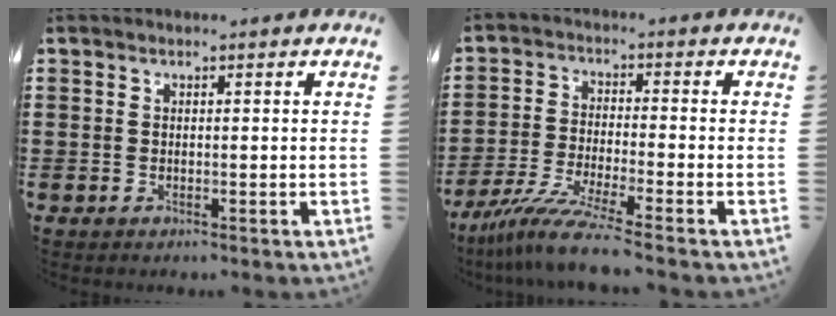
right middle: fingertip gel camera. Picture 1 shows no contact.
{"total": 7.4, "force": [-6.0, -0.3, 4.3], "torque": [-0.093, -0.019, -0.118]}